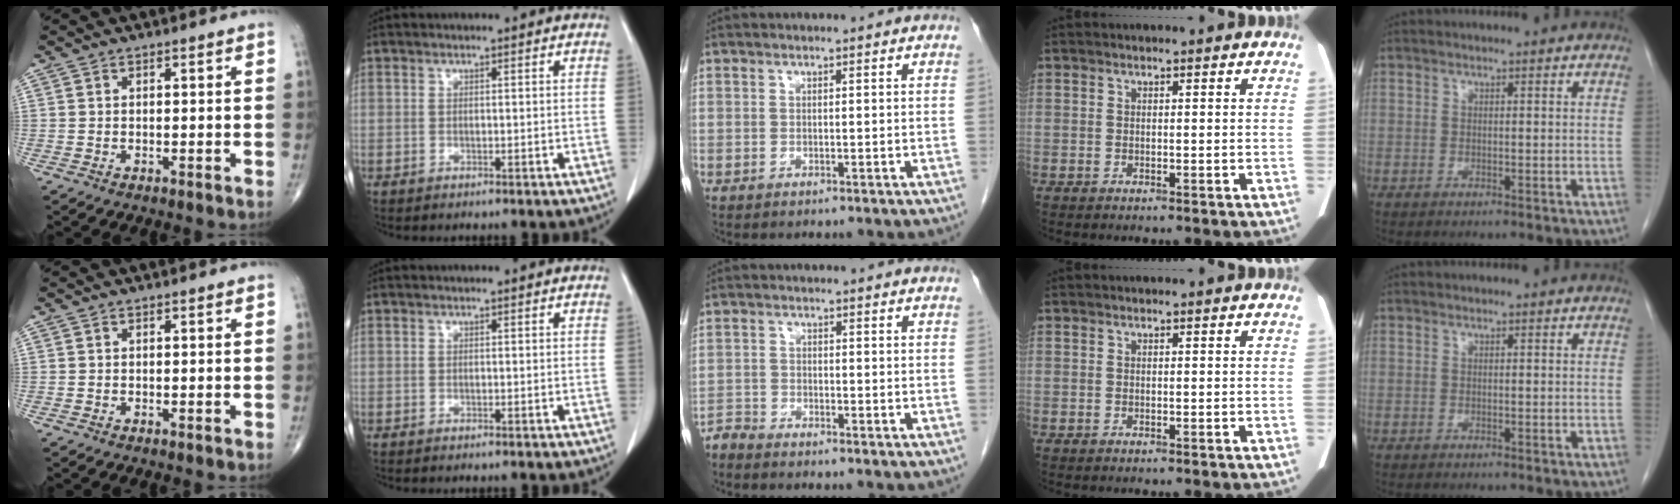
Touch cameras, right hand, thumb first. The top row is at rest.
{"middle": {"total": 2.0, "force": [-2.0, -0.2, -0.3], "torque": [0.014, -0.008, -0.039]}}